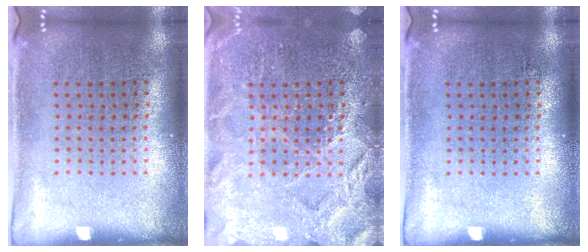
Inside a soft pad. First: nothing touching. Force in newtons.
{"total": 5.1, "press": 5.1, "slide": 0.7}
{"total": 0.0}